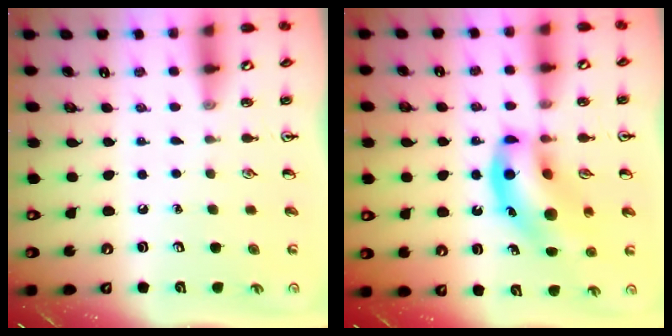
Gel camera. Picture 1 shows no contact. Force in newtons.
{"total": 16.3, "press": 15.8, "slide": 3.8}